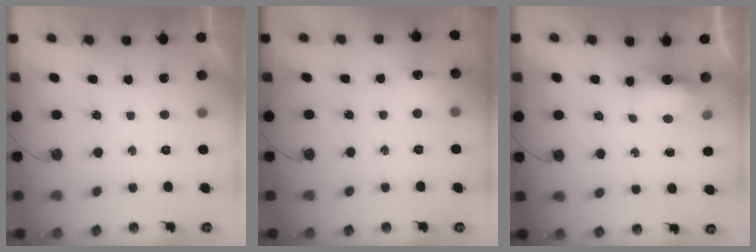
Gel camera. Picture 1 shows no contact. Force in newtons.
{"total": 7.3, "press": 7.2, "slide": 1.0}
{"total": 7.0, "press": 7.0, "slide": 0.5}